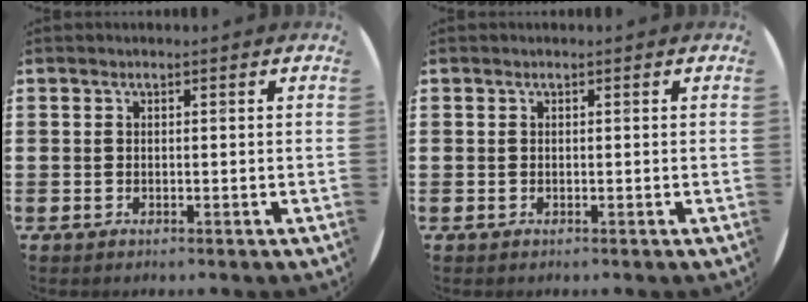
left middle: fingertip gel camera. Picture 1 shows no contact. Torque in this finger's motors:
{"motor_torque": [-0.19, 0.23, -0.01, -0.01]}